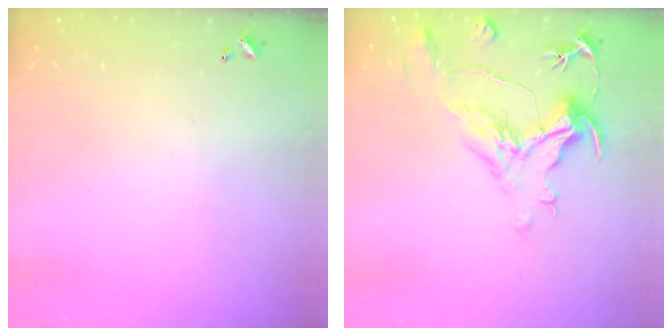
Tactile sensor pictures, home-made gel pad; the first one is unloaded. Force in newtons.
{"total": 1.8, "press": 0.8, "slide": 1.5}